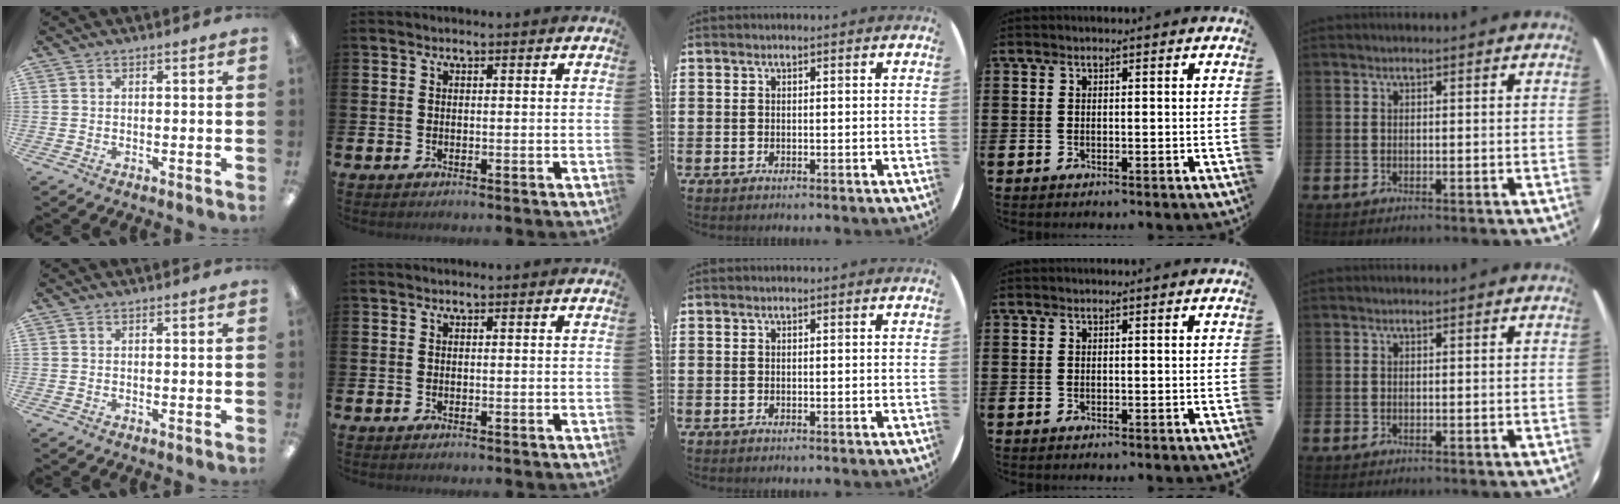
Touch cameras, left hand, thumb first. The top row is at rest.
{}